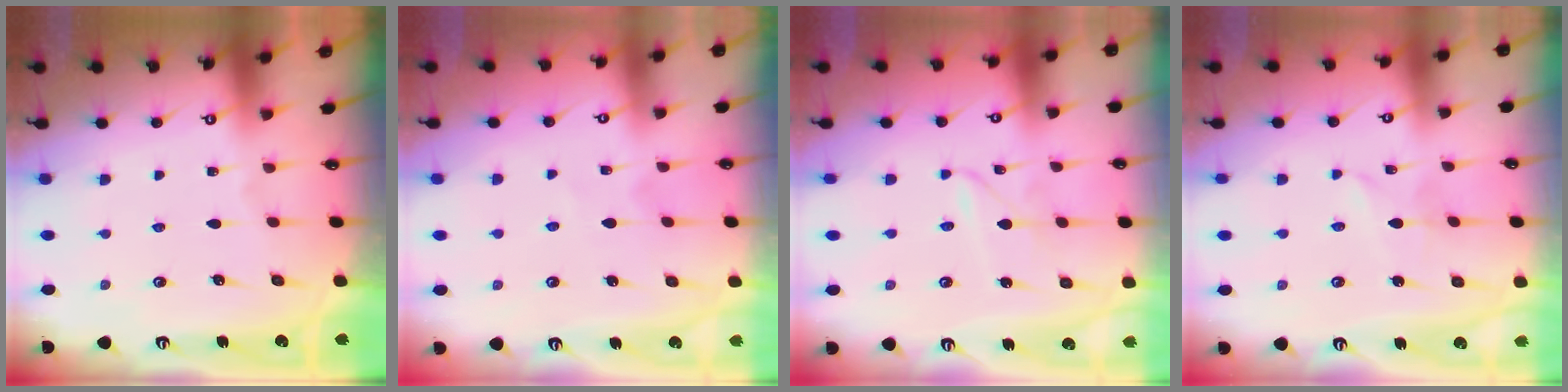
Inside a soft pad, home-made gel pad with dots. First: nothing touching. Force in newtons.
{"total": 2.8, "press": 2.7, "slide": 0.3}
{"total": 1.9, "press": 1.9, "slide": 0.2}
{"total": 1.6, "press": 1.6, "slide": 0.2}